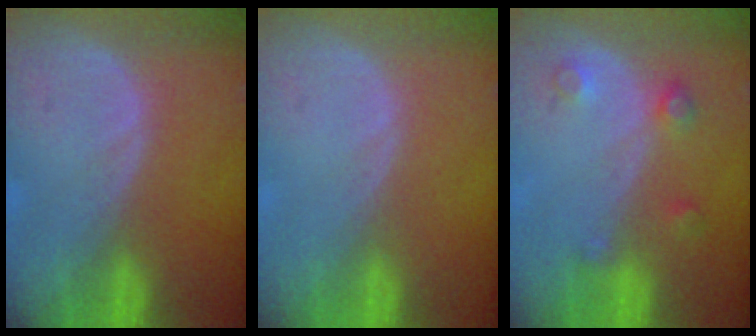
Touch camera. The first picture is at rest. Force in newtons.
{"total": 0.0}
{"total": 3.4, "press": 3.1, "slide": 1.5}